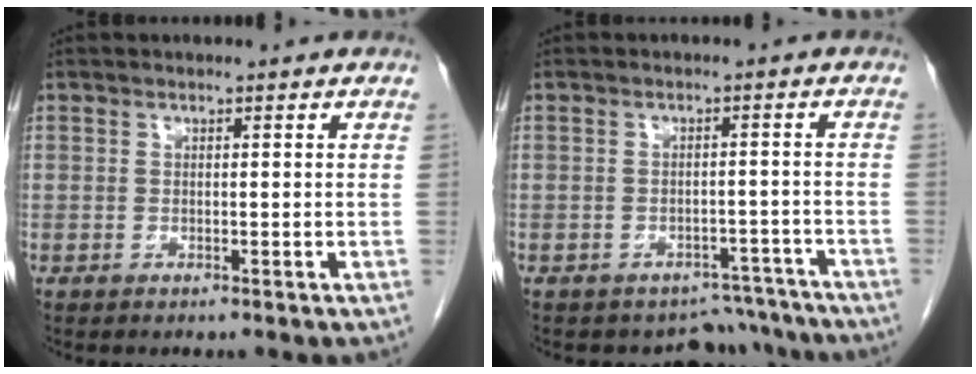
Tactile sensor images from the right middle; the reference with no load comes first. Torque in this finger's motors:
{"motor_torque": [0.45, -0.44, 0.00, 0.00]}